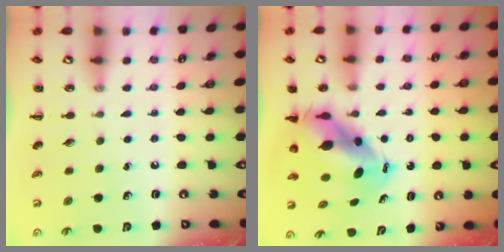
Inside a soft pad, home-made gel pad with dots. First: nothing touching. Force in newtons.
{"total": 7.2, "press": 7.0, "slide": 1.7}